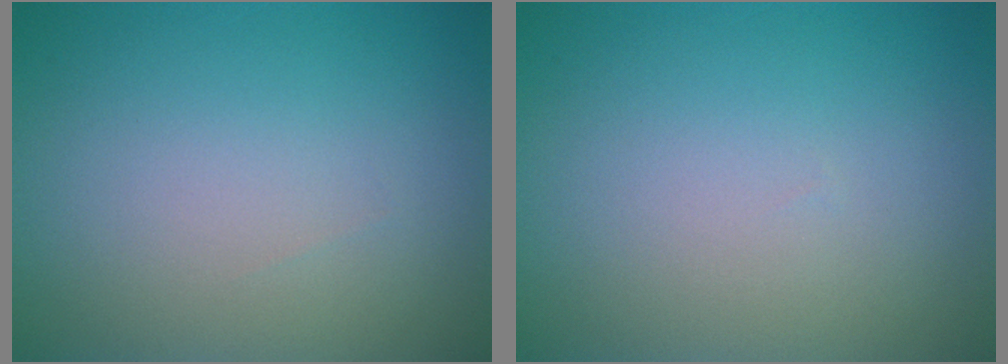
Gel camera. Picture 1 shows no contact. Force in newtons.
{"total": 0.0}